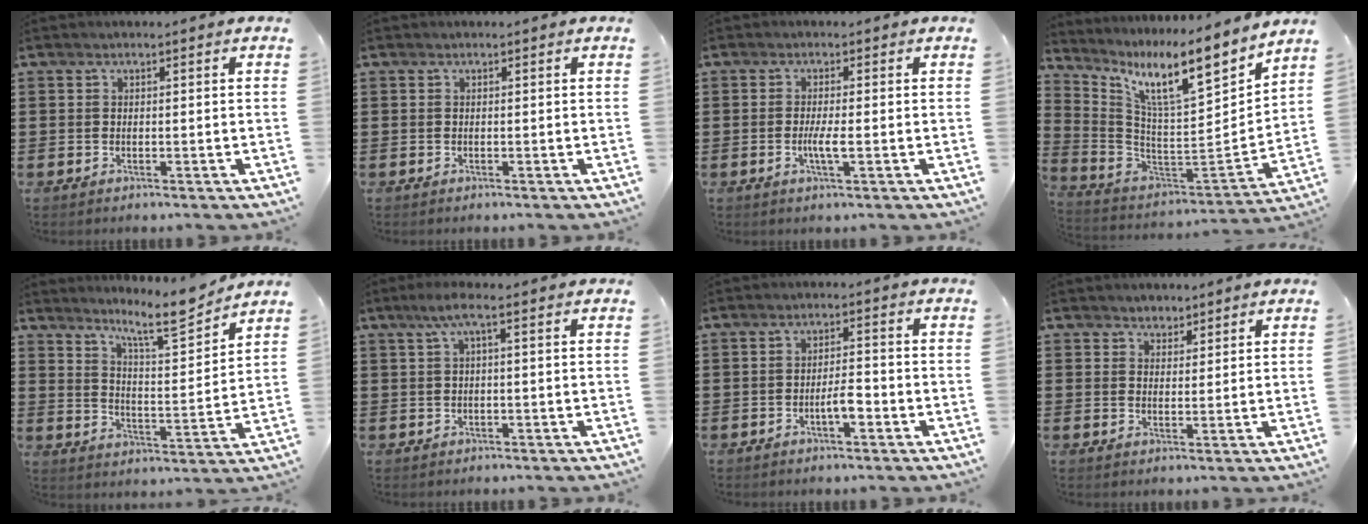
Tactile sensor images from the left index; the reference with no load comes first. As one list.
[{"total": 0.0}, {"total": 2.8, "force": [-0.5, 0.4, 2.8], "torque": [-0.056, -0.005, -0.012]}, {"total": 11.8, "force": [7.5, 2.0, 8.9], "torque": [-0.185, -0.049, 0.117]}, {"total": 9.0, "force": [7.8, 1.0, 4.4], "torque": [-0.085, -0.045, 0.131]}, {"total": 3.0, "force": [0.6, 0.2, 2.9], "torque": [-0.057, 0.003, 0.007]}, {"total": 3.4, "force": [-1.5, 0.9, 2.9], "torque": [-0.060, 0.004, -0.030]}, {"total": 2.1, "force": [1.8, 1.1, -0.2], "torque": [-0.004, 0.007, 0.034]}]